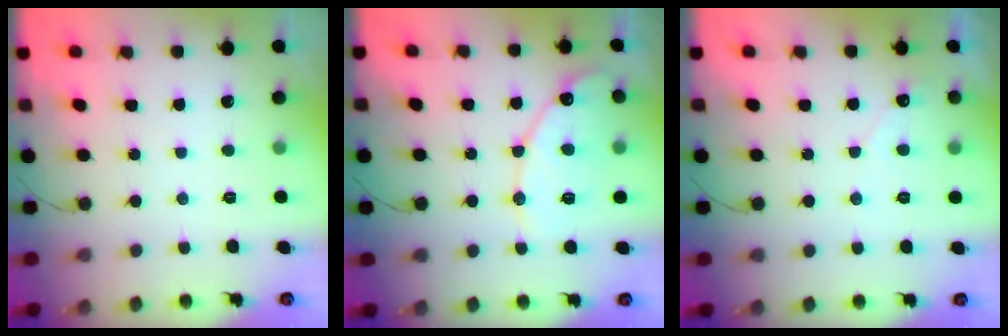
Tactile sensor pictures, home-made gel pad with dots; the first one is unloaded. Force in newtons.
{"total": 13.4, "press": 13.3, "slide": 1.2}
{"total": 2.5, "press": 2.5, "slide": 0.1}